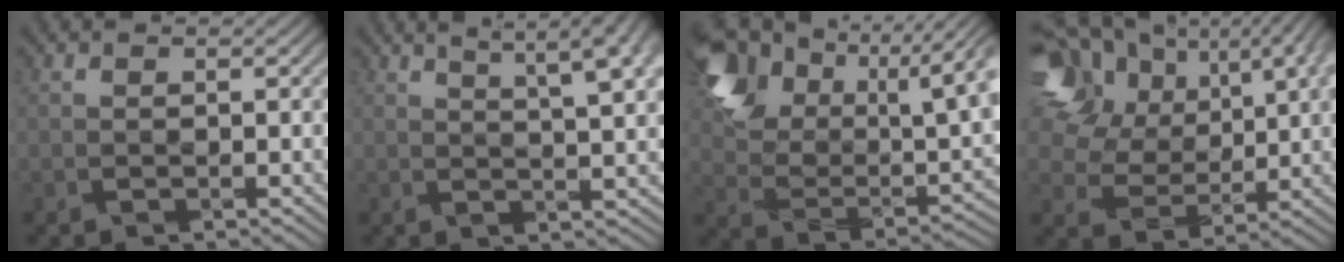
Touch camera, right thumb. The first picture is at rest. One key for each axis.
{"total": 11.1, "fx": 6.3, "fy": 3.5, "fz": 8.5, "tx": -0.104, "ty": 0.034, "tz": 0.069}
{"total": 15.5, "fx": 8.8, "fy": 8.0, "fz": 9.8, "tx": -0.217, "ty": 0.035, "tz": 0.161}
{"total": 20.4, "fx": 9.8, "fy": 12.7, "fz": 12.6, "tx": -0.309, "ty": 0.067, "tz": 0.183}